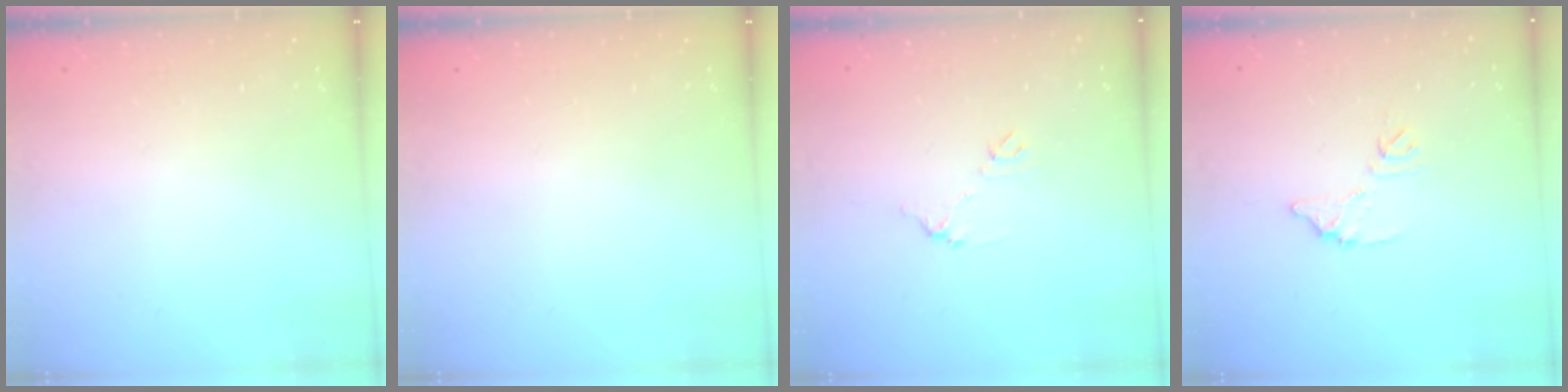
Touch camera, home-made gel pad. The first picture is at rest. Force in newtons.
{"total": 0.0}
{"total": 5.5, "press": 5.5, "slide": 0.3}
{"total": 7.8, "press": 7.8, "slide": 0.3}